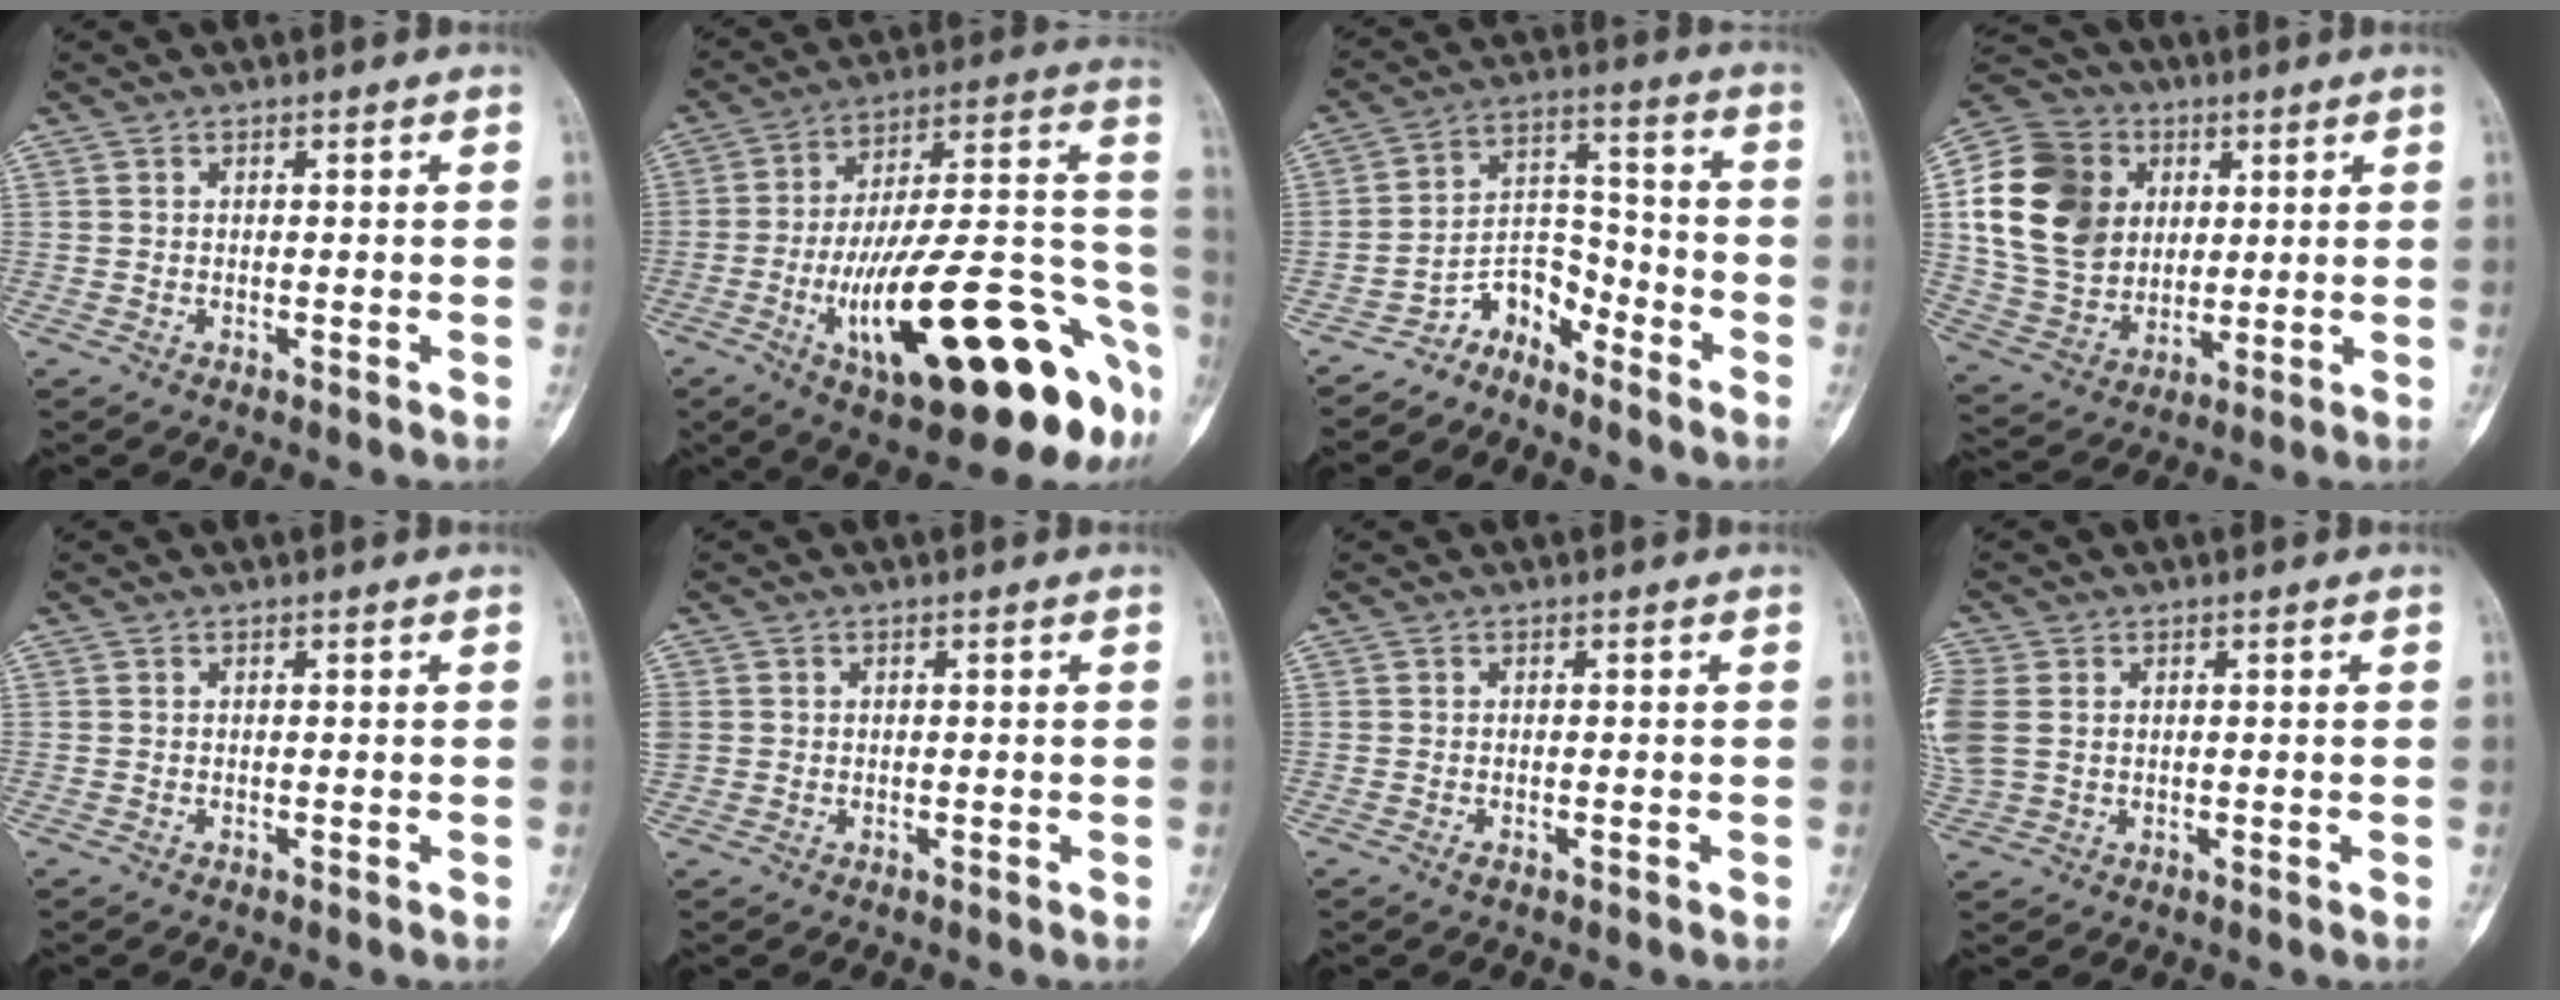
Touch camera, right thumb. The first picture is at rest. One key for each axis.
{"total": 32.1, "fx": -12.2, "fy": 9.5, "fz": 28.1, "tx": -0.365, "ty": 0.046, "tz": -0.177}
{"total": 7.4, "fx": -6.2, "fy": 3.6, "fz": 1.5, "tx": 0.000, "ty": 0.089, "tz": -0.127}
{"total": 19.7, "fx": 4.3, "fy": 15.9, "fz": 10.9, "tx": -0.186, "ty": 0.005, "tz": 0.085}
{"total": 0.0}
{"total": 2.5, "fx": 0.2, "fy": 2.3, "fz": 1.0, "tx": -0.019, "ty": 0.007, "tz": 0.006}
{"total": 0.9, "fx": -0.5, "fy": 0.3, "fz": 0.7, "tx": -0.016, "ty": 0.002, "tz": -0.008}
{"total": 8.7, "fx": 1.1, "fy": 6.8, "fz": 5.4, "tx": -0.161, "ty": 0.008, "tz": 0.028}